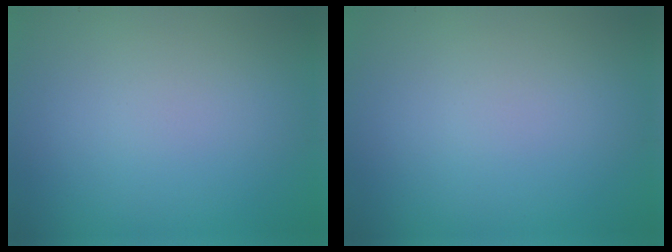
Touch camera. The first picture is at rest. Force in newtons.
{"total": 0.0}